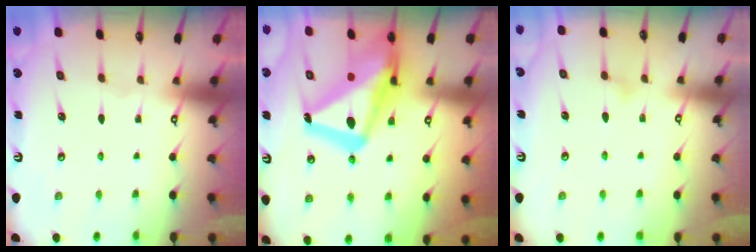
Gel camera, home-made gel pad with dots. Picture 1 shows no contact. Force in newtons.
{"total": 22.5, "press": 22.4, "slide": 2.1}
{"total": 6.7, "press": 6.7, "slide": 0.3}